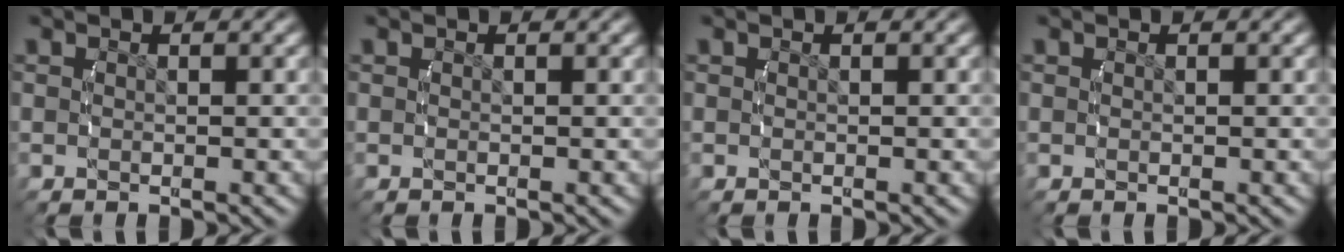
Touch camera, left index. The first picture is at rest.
{"total": 0.0}
{"total": 0.0}
{"total": 0.0}